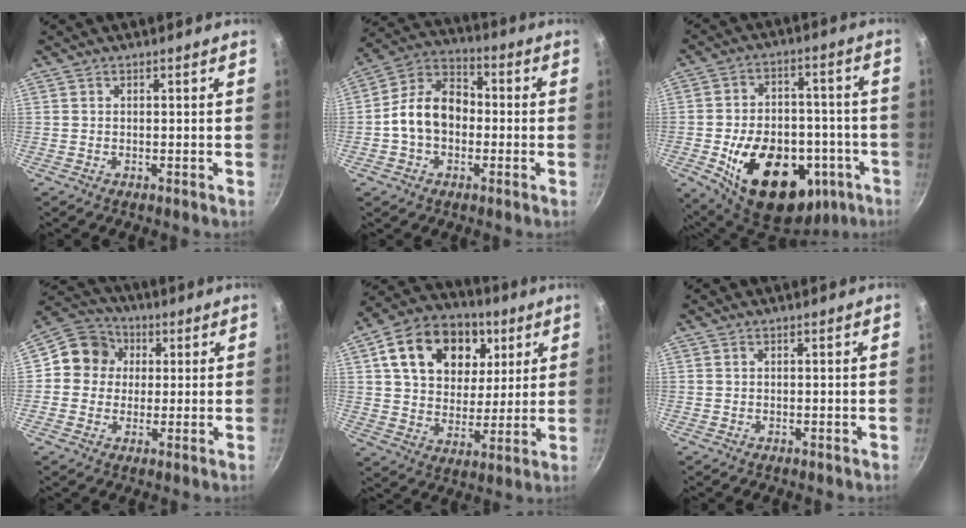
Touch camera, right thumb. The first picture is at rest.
{"total": 11.7, "force": [-1.3, 8.5, 7.9], "torque": [-0.104, 0.039, -0.043]}
{"total": 25.5, "force": [-9.0, 16.3, 17.3], "torque": [-0.233, 0.041, -0.113]}
{"total": 8.6, "force": [1.3, 8.0, 2.8], "torque": [-0.009, 0.014, -0.001]}
{"total": 20.0, "force": [7.3, 14.6, 11.5], "torque": [-0.173, -0.003, 0.115]}
{"total": 0.0}